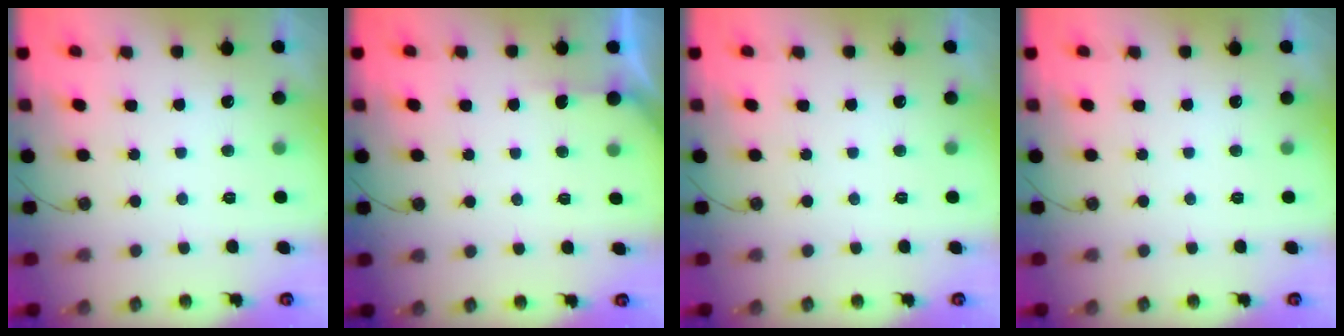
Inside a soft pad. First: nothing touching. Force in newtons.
{"total": 2.9, "press": 2.9, "slide": 0.4}
{"total": 0.0}
{"total": 0.0}